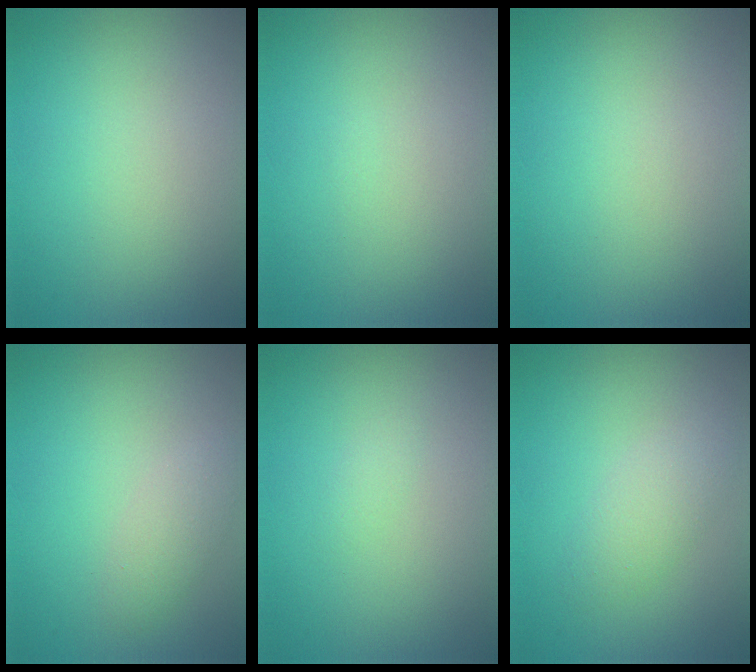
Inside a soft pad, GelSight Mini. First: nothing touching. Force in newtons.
{"total": 0.0}
{"total": 0.0}
{"total": 1.6, "press": 1.6, "slide": 0.0}
{"total": 0.5, "press": 0.5, "slide": 0.1}
{"total": 2.1, "press": 2.1, "slide": 0.1}